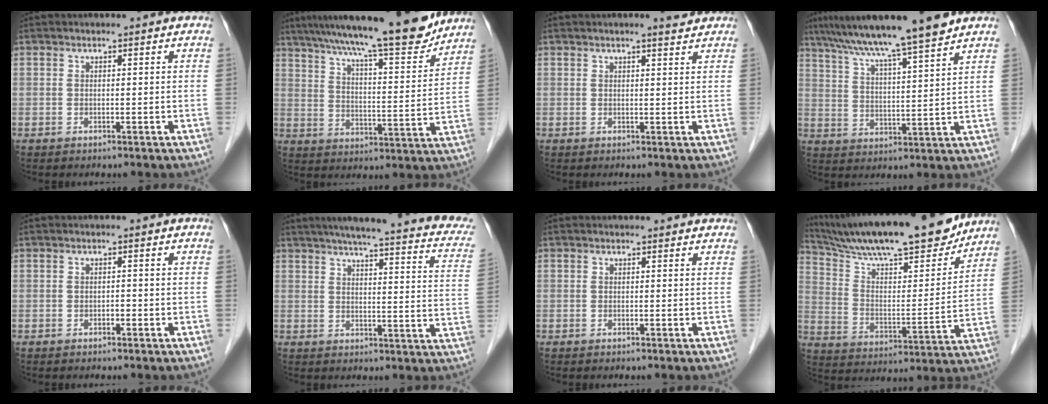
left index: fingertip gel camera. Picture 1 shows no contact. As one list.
[{"total": 19.3, "force": [16.6, 1.4, 9.9], "torque": [-0.160, 0.003, 0.247]}, {"total": 2.7, "force": [2.3, 0.1, 1.3], "torque": [-0.022, 0.006, 0.032]}, {"total": 14.0, "force": [11.5, -0.9, 8.0], "torque": [-0.135, 0.018, 0.182]}, {"total": 0.5, "force": [-0.3, 0.3, 0.4], "torque": [-0.003, 0.002, -0.006]}, {"total": 23.7, "force": [19.4, 2.6, 13.3], "torque": [-0.177, -0.007, 0.219]}, {"total": 1.8, "force": [1.8, 0.3, 0.2], "torque": [-0.014, 0.007, 0.012]}, {"total": 23.3, "force": [20.2, 3.6, 11.1], "torque": [-0.193, -0.001, 0.313]}]